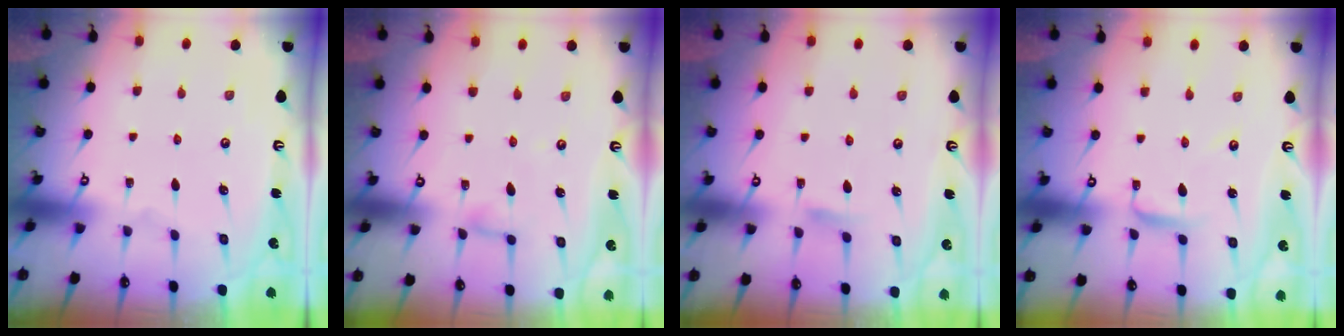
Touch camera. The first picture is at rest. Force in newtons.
{"total": 3.6, "press": 3.6, "slide": 0.3}
{"total": 4.3, "press": 4.2, "slide": 0.4}
{"total": 2.9, "press": 2.9, "slide": 0.2}